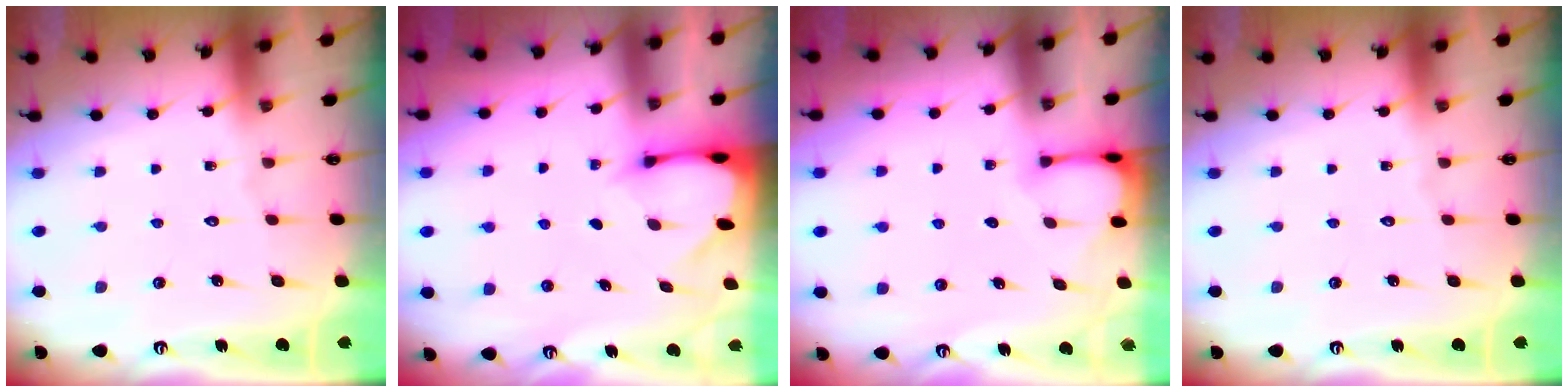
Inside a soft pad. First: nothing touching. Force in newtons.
{"total": 2.0, "press": 2.0, "slide": 0.1}
{"total": 2.6, "press": 2.6, "slide": 0.3}
{"total": 0.0}